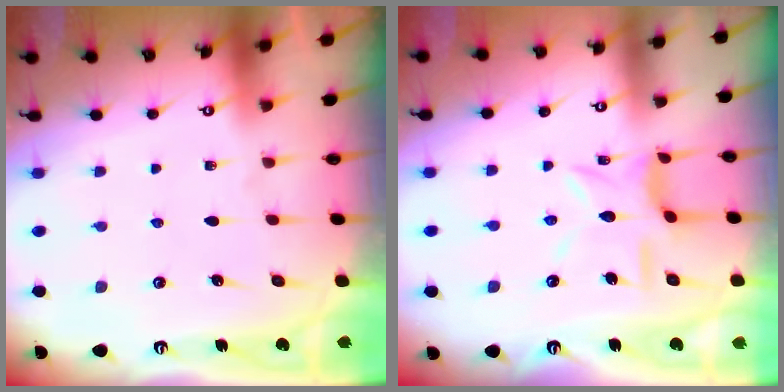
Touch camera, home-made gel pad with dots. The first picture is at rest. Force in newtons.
{"total": 9.6, "press": 9.6, "slide": 0.8}